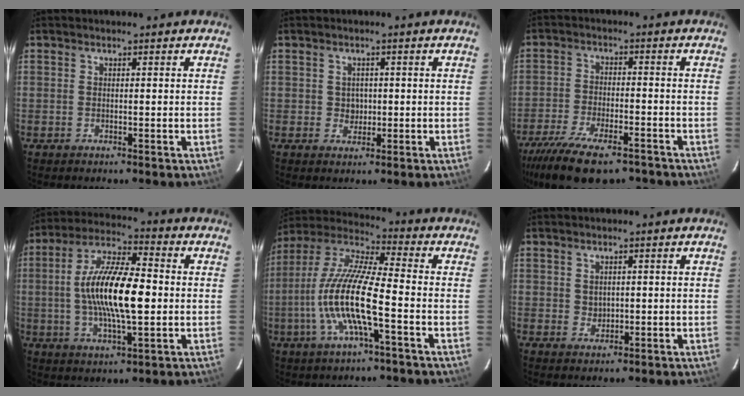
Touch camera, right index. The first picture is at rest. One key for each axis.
{"total": 2.4, "fx": 0.1, "fy": 2.3, "fz": 0.6, "tx": -0.007, "ty": 0.007, "tz": 0.005}
{"total": 16.9, "fx": -12.6, "fy": 6.0, "fz": 9.4, "tx": -0.201, "ty": -0.039, "tz": -0.206}
{"total": 15.8, "fx": -0.5, "fy": 4.8, "fz": 15.0, "tx": -0.285, "ty": 0.008, "tz": -0.013}
{"total": 15.3, "fx": -4.1, "fy": 2.5, "fz": 14.5, "tx": -0.291, "ty": -0.003, "tz": -0.086}
{"total": 2.0, "fx": 0.5, "fy": 1.8, "fz": 0.8, "tx": -0.009, "ty": 0.003, "tz": 0.014}